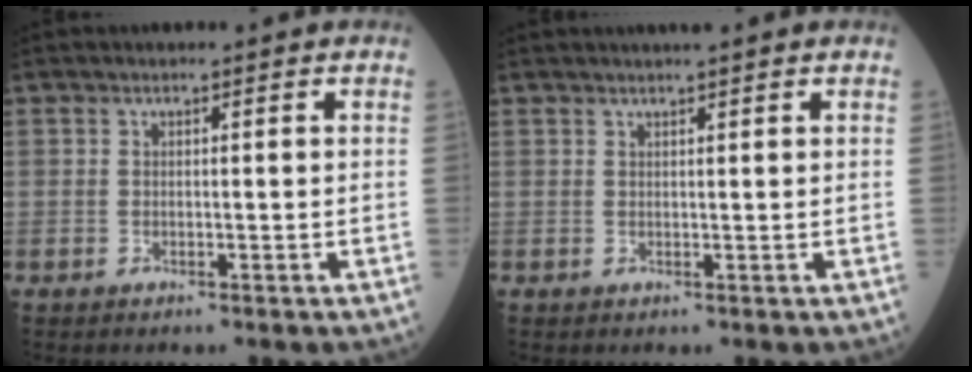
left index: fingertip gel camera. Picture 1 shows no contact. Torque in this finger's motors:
{"motor_torque": [0.15, -0.27, 0.04, 0.02]}